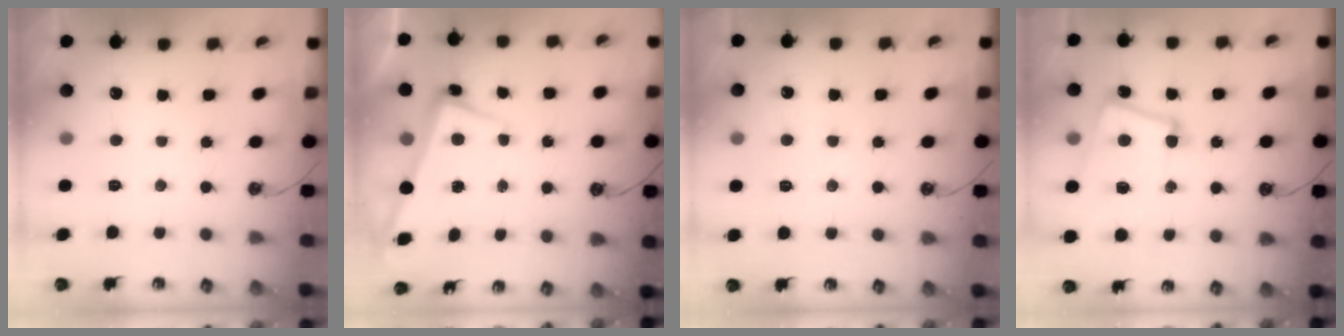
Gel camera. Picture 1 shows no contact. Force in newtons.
{"total": 2.3, "press": 2.2, "slide": 0.7}
{"total": 0.6, "press": 0.1, "slide": 0.5}
{"total": 12.2, "press": 12.1, "slide": 1.9}